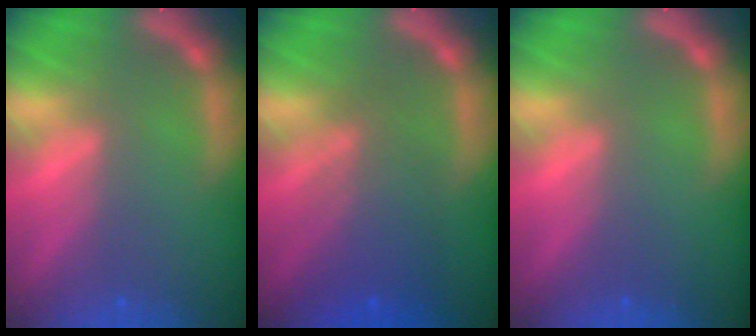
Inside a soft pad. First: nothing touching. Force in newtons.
{"total": 5.6}
{"total": 0.0}